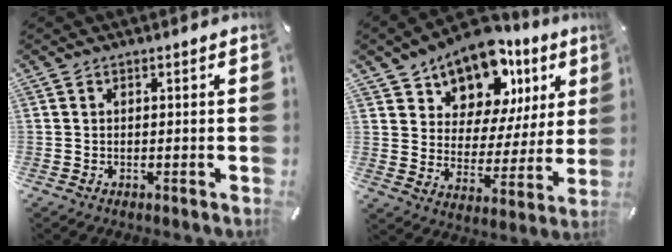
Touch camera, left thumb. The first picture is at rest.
{"total": 13.7, "force": [10.7, 7.7, 3.8], "torque": [-0.073, -0.092, 0.189]}